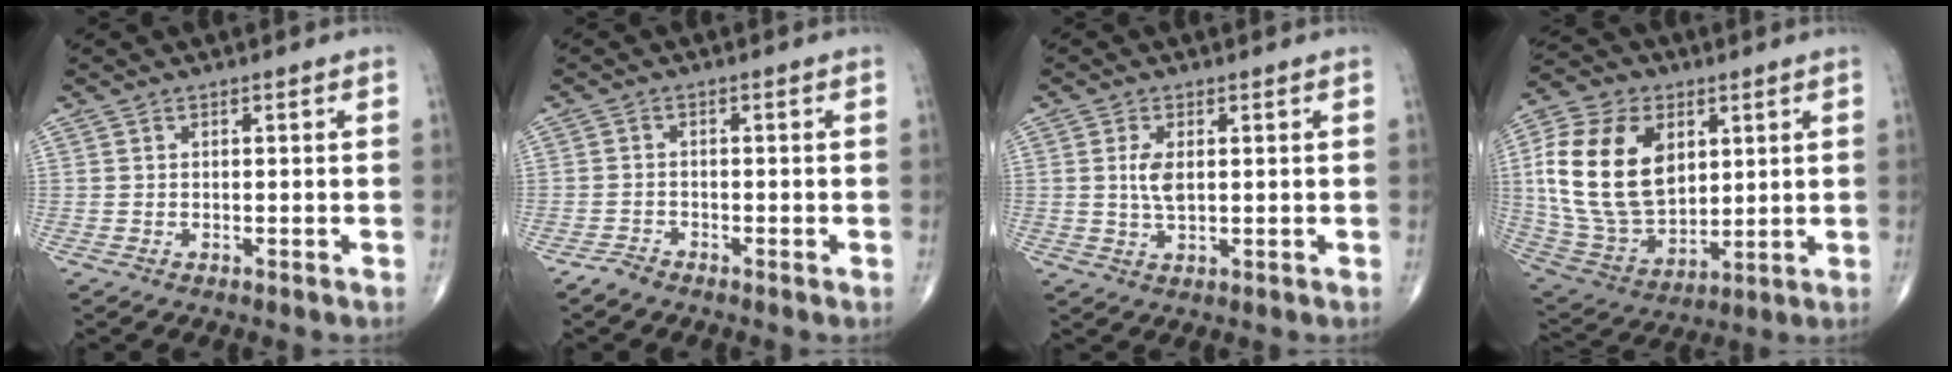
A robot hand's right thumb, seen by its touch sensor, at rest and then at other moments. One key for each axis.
{"total": 1.8, "fx": -1.7, "fy": 0.6, "fz": 0.4, "tx": -0.006, "ty": -0.002, "tz": -0.037}
{"total": 3.7, "fx": 0.6, "fy": 1.7, "fz": 3.2, "tx": -0.064, "ty": -0.006, "tz": 0.014}
{"total": 21.7, "fx": 5.0, "fy": 14.4, "fz": 15.4, "tx": -0.293, "ty": -0.014, "tz": 0.102}